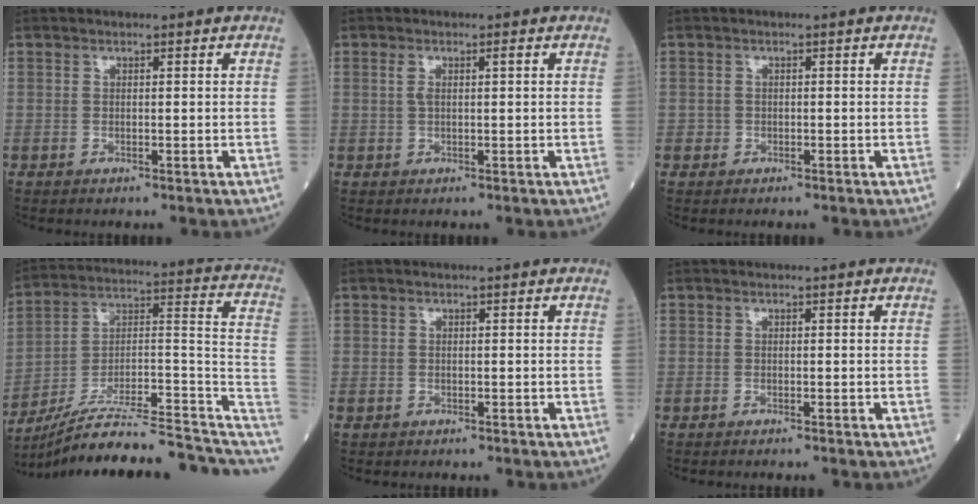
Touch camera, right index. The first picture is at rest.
{"total": 1.9, "force": [0.5, 0.5, 1.8], "torque": [-0.038, 0.015, 0.012]}
{"total": 1.2, "force": [-0.1, 1.2, -0.1], "torque": [0.009, 0.009, -0.006]}
{"total": 23.2, "force": [-20.1, 1.8, 11.5], "torque": [-0.130, 0.031, -0.313]}
{"total": 0.8, "force": [-0.4, 0.7, 0.2], "torque": [-0.009, 0.001, -0.009]}
{"total": 0.0}